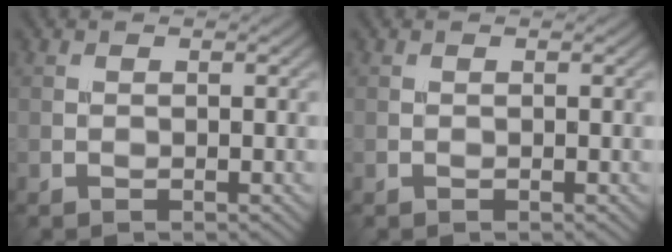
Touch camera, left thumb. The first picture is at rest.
{"total": 0.0}